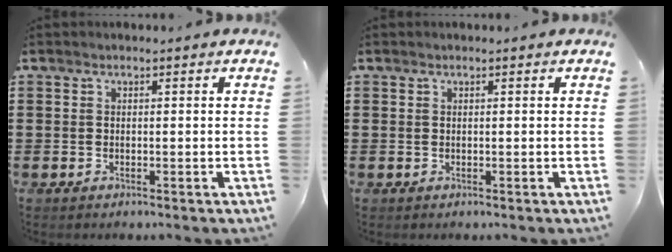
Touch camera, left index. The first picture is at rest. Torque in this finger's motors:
{"motor_torque": [-0.33, 0.28, -0.13, -0.07]}